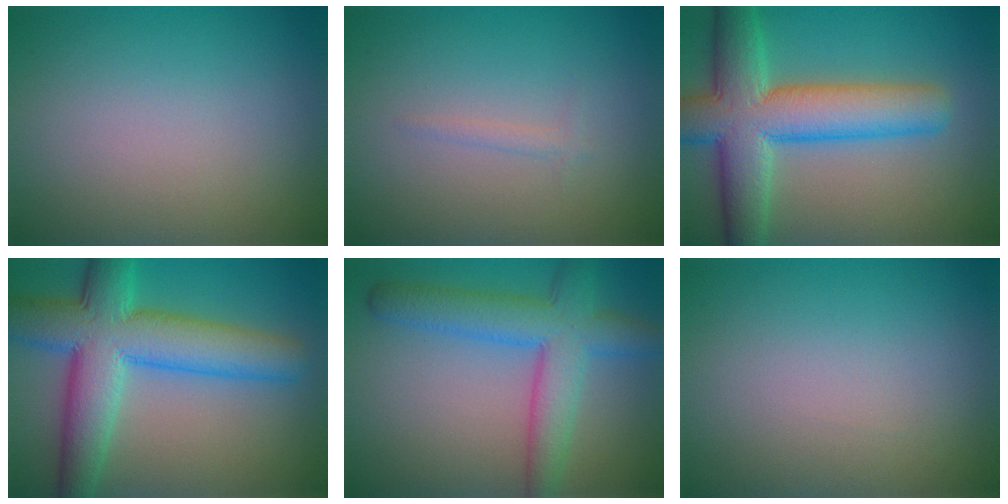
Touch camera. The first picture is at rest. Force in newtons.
{"total": 1.0, "press": 1.0, "slide": 0.1}
{"total": 9.7, "press": 9.7, "slide": 0.5}
{"total": 9.9, "press": 9.9, "slide": 0.3}
{"total": 6.3, "press": 6.3, "slide": 0.3}
{"total": 0.0}